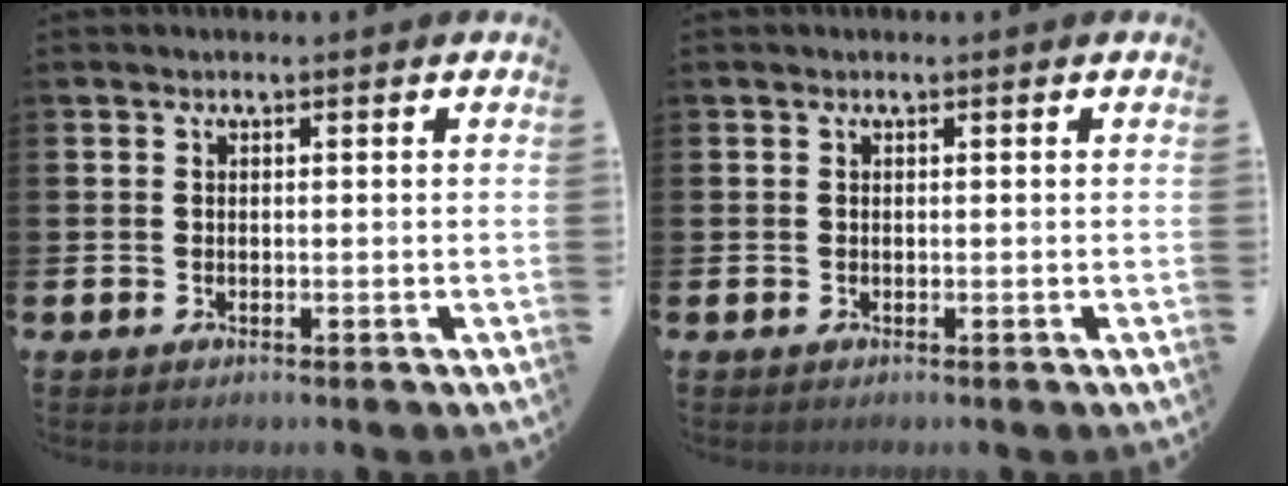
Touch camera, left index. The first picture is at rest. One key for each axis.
{"total": 0.0}